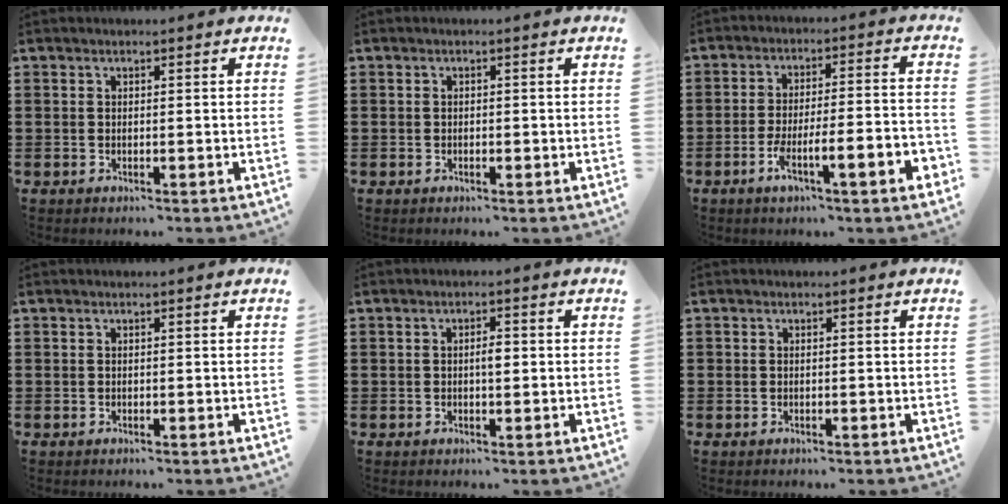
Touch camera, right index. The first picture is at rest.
{"total": 0.5, "force": [-0.1, 0.3, 0.4], "torque": [-0.009, -0.001, -0.002]}
{"total": 7.9, "force": [-4.2, 1.0, 6.6], "torque": [-0.122, -0.005, -0.081]}
{"total": 0.0}
{"total": 1.9, "force": [0.0, 0.7, 1.8], "torque": [-0.034, 0.002, -0.002]}
{"total": 0.0}